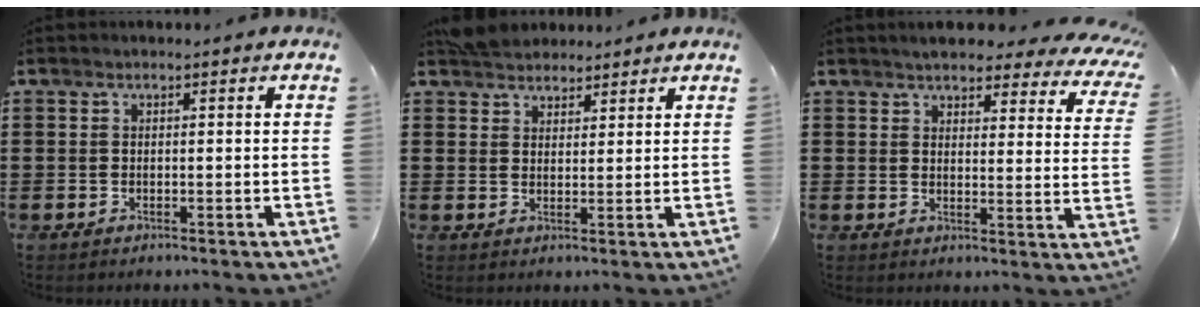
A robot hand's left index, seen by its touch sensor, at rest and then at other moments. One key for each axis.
{"total": 3.6, "fx": 3.4, "fy": 1.1, "fz": 0.0, "tx": -0.012, "ty": 0.000, "tz": 0.068}
{"total": 4.1, "fx": 4.0, "fy": 0.9, "fz": 0.7, "tx": -0.029, "ty": -0.020, "tz": 0.067}